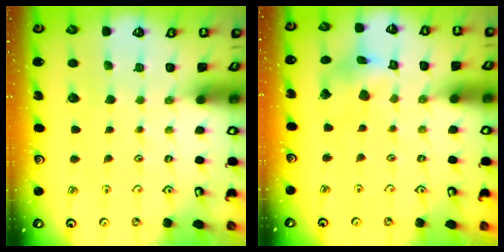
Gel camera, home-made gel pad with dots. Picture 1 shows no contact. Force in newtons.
{"total": 5.9, "press": 5.9, "slide": 0.6}